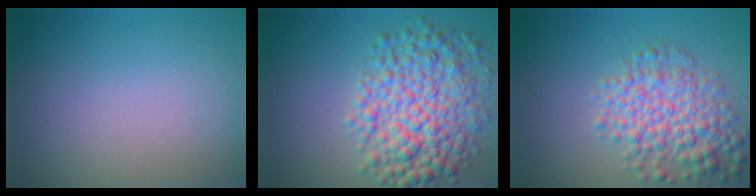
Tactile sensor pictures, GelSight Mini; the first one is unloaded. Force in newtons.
{"total": 7.7, "press": 7.7, "slide": 0.1}
{"total": 5.5, "press": 5.5, "slide": 0.1}